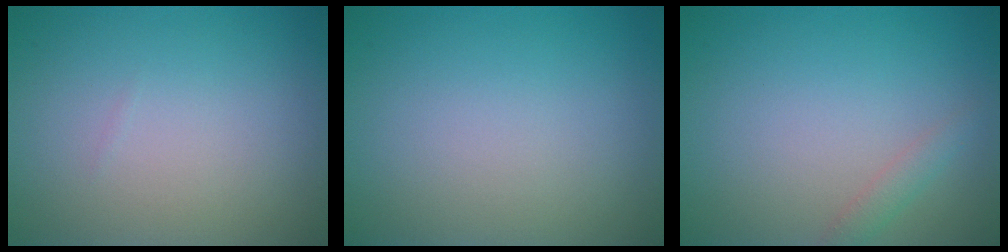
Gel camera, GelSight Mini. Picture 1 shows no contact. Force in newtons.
{"total": 0.0}
{"total": 1.2, "press": 1.2, "slide": 0.1}